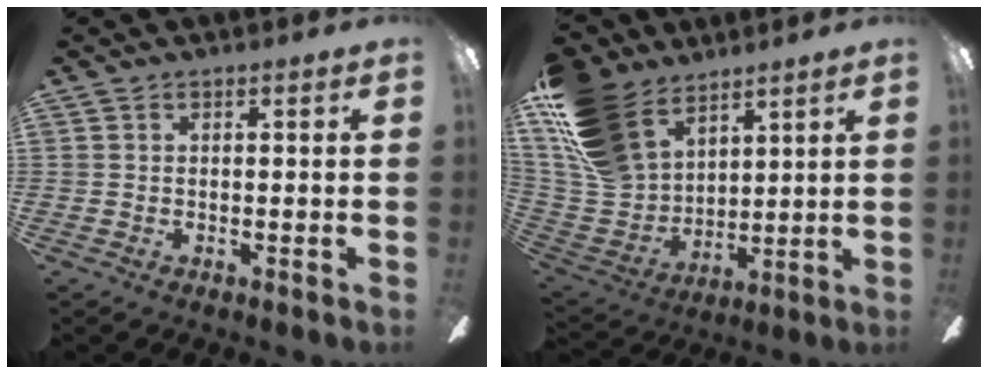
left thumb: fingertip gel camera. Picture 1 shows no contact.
{"total": 20.1, "force": [12.7, 12.1, 10.0], "torque": [-0.242, -0.058, 0.244]}